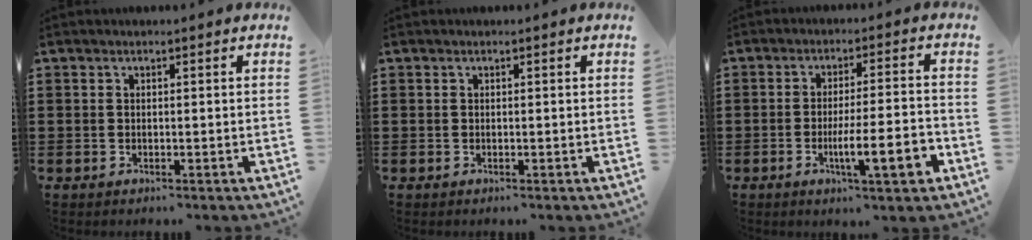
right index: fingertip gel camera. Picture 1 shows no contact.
{"total": 0.0}
{"total": 8.8, "force": [-3.0, 1.5, 8.1], "torque": [-0.120, -0.006, -0.049]}